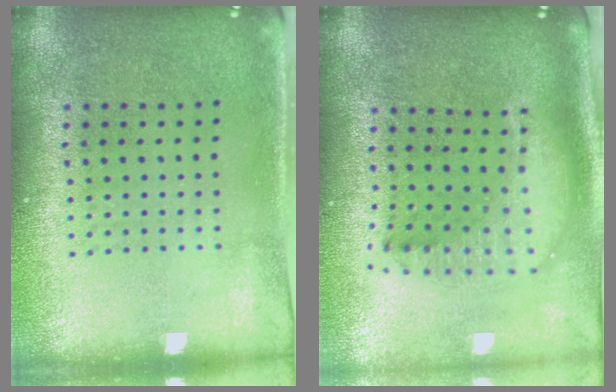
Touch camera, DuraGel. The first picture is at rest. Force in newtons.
{"total": 2.1, "press": 1.6, "slide": 1.3}